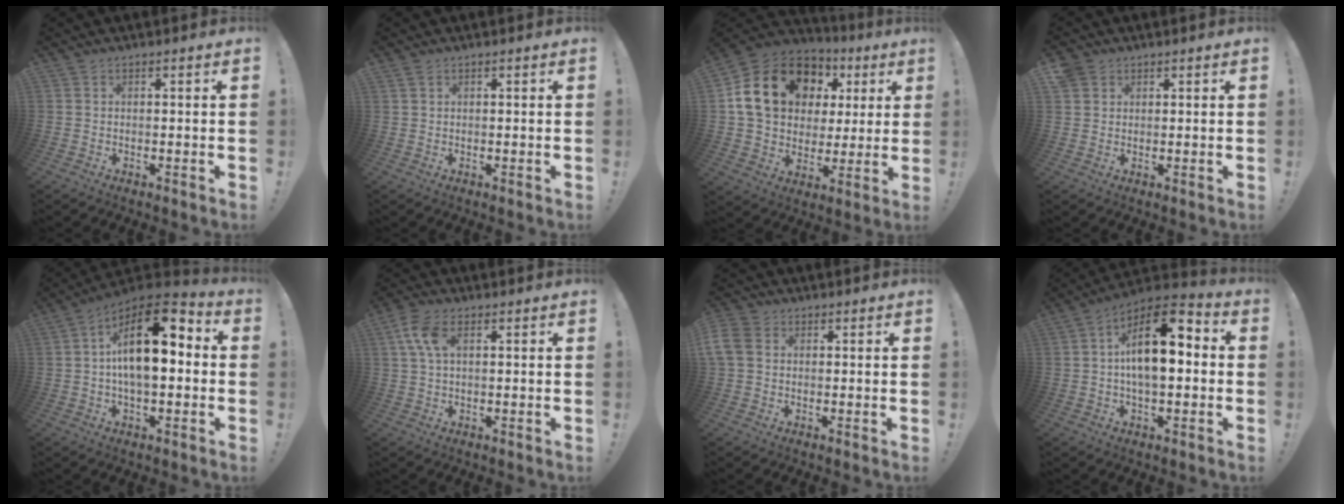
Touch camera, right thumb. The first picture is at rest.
{"total": 1.2, "force": [0.8, 0.6, 0.7], "torque": [-0.022, 0.003, 0.018]}
{"total": 20.6, "force": [7.6, 14.7, 12.4], "torque": [-0.214, -0.015, 0.157]}
{"total": 3.2, "force": [2.1, 2.3, 0.9], "torque": [-0.024, -0.004, 0.041]}
{"total": 17.9, "force": [2.1, 8.7, 15.6], "torque": [-0.253, -0.007, 0.028]}
{"total": 7.6, "force": [2.3, 4.2, 5.9], "torque": [-0.123, 0.005, 0.044]}
{"total": 6.6, "force": [1.3, 5.1, 4.1], "torque": [-0.100, 0.008, 0.029]}
{"total": 16.1, "force": [1.6, 8.0, 13.9], "torque": [-0.227, 0.002, 0.018]}